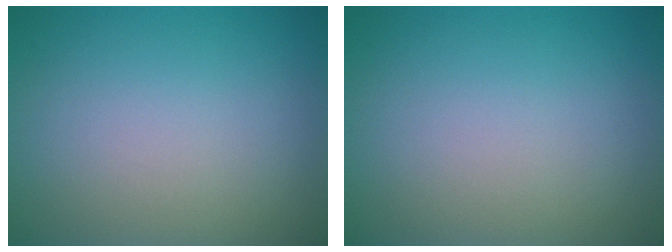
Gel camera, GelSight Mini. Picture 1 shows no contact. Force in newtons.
{"total": 0.0}